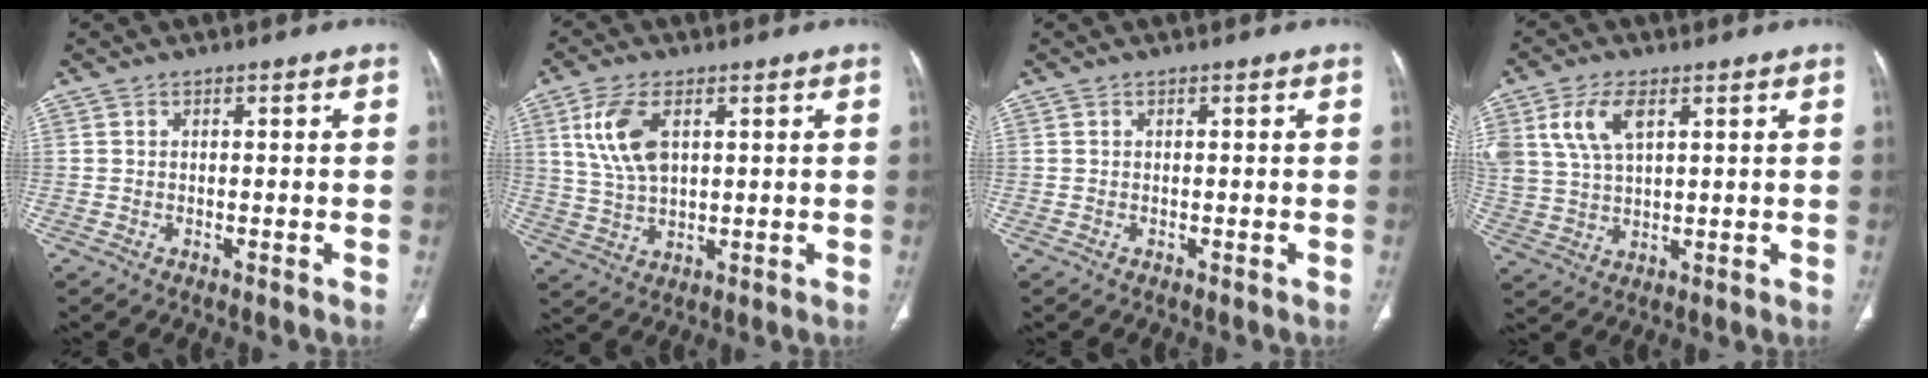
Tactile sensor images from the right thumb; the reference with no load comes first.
{"total": 9.5, "force": [3.1, 5.0, 7.4], "torque": [-0.152, -0.005, 0.067]}
{"total": 0.0}
{"total": 9.4, "force": [4.0, 5.0, 6.9], "torque": [-0.143, -0.004, 0.082]}